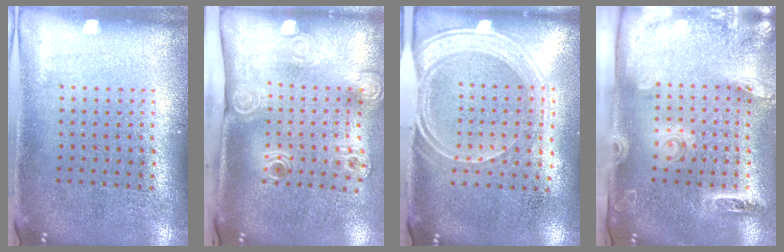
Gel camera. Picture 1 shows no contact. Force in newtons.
{"total": 2.2, "press": 1.5, "slide": 1.6}
{"total": 1.9, "press": 1.6, "slide": 1.1}
{"total": 2.7, "press": 2.0, "slide": 1.8}